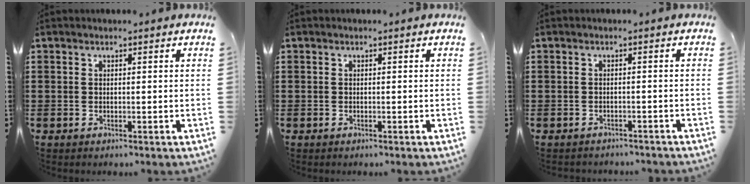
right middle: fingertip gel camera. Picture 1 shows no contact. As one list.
[{"total": 0.0}, {"total": 1.0, "force": [-1.0, 0.1, 0.0], "torque": [-0.003, 0.001, -0.022]}]